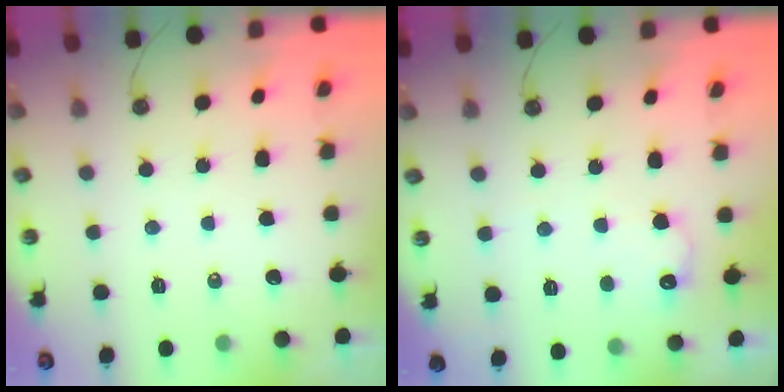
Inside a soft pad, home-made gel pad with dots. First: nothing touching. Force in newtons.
{"total": 7.1, "press": 7.1, "slide": 0.5}